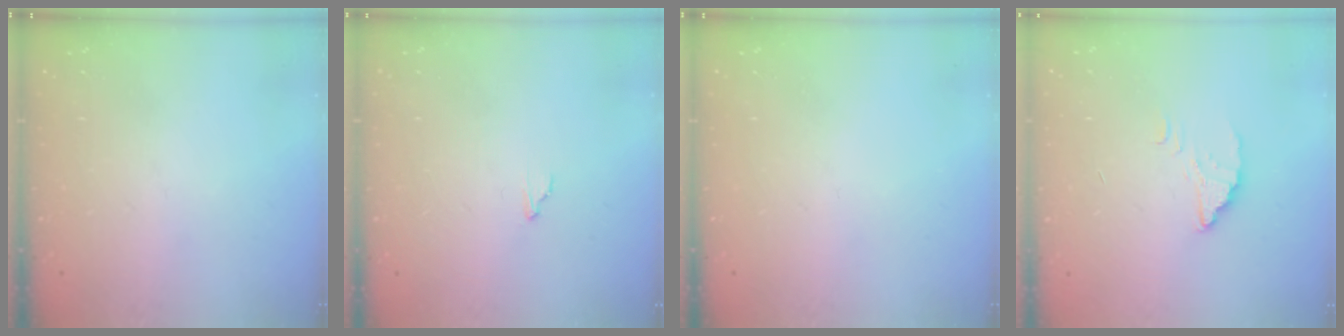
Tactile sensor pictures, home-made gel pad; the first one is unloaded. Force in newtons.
{"total": 2.3, "press": 2.3, "slide": 0.1}
{"total": 0.0}
{"total": 2.5, "press": 2.5, "slide": 0.3}